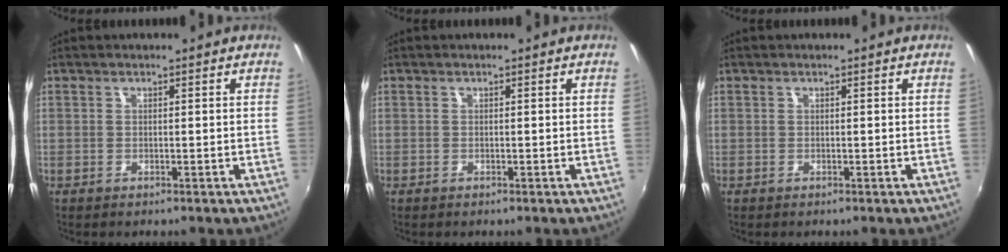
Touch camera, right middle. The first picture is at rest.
{"total": 0.0}
{"total": 0.0}